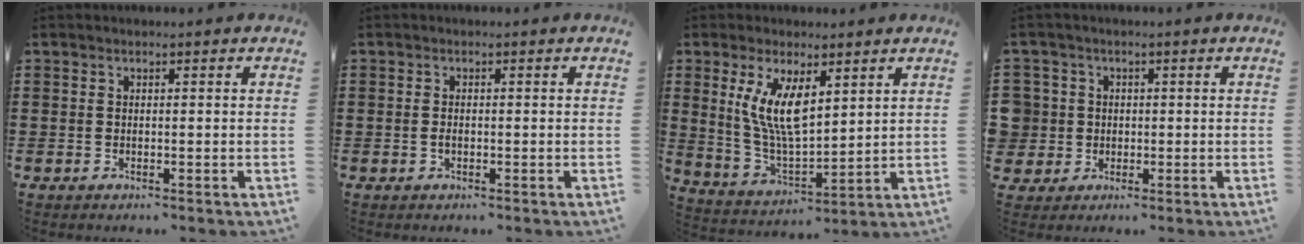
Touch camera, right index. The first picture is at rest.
{"total": 0.9, "force": [-0.2, 0.4, 0.8], "torque": [-0.018, -0.005, -0.003]}
{"total": 8.6, "force": [3.4, 3.4, 7.1], "torque": [-0.152, -0.005, 0.062]}
{"total": 3.9, "force": [0.0, 3.9, 0.3], "torque": [-0.034, 0.009, -0.005]}